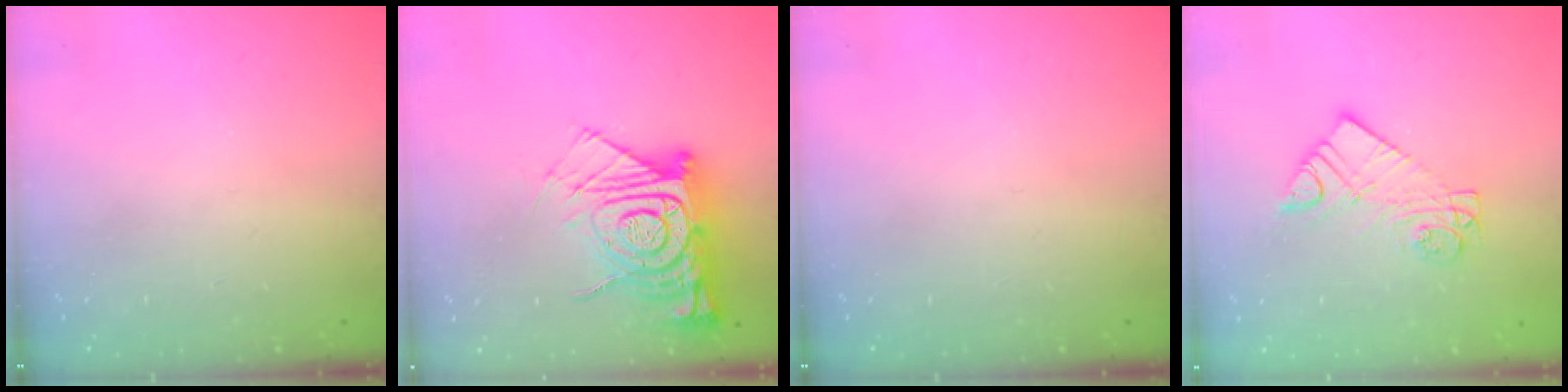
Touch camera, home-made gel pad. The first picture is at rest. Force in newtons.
{"total": 17.8, "press": 17.7, "slide": 1.6}
{"total": 0.0}
{"total": 9.9, "press": 9.9, "slide": 0.7}